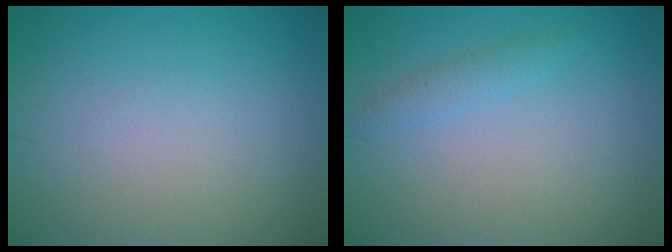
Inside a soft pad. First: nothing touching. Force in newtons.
{"total": 1.3, "press": 1.3, "slide": 0.1}